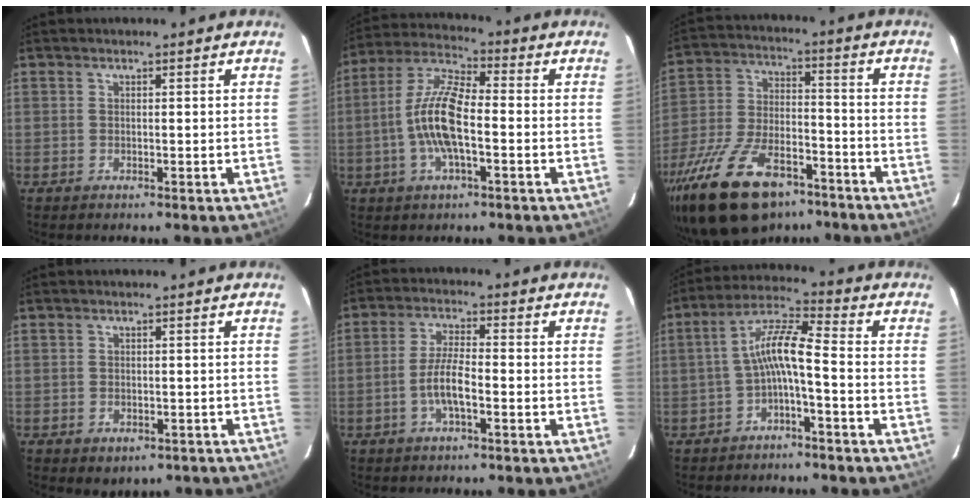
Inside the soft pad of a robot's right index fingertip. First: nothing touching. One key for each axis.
{"total": 11.9, "fx": -2.4, "fy": 3.7, "fz": 11.0, "tx": -0.231, "ty": 0.007, "tz": -0.050}
{"total": 22.1, "fx": -14.9, "fy": 10.5, "fz": 12.5, "tx": -0.255, "ty": -0.014, "tz": -0.243}
{"total": 4.6, "fx": -2.8, "fy": 3.1, "fz": 1.9, "tx": -0.038, "ty": -0.002, "tz": -0.021}
{"total": 5.9, "fx": -2.2, "fy": 1.2, "fz": 5.3, "tx": -0.109, "ty": 0.004, "tz": -0.044}
{"total": 7.3, "fx": -2.4, "fy": 0.9, "fz": 6.9, "tx": -0.159, "ty": 0.021, "tz": -0.044}